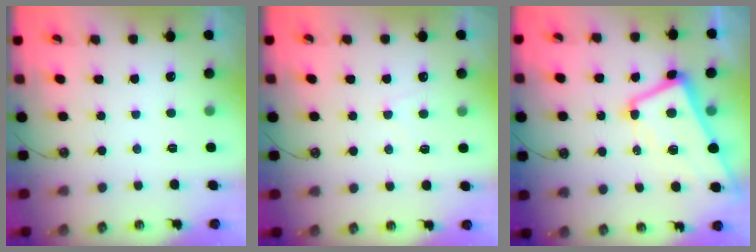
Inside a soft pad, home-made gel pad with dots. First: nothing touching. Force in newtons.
{"total": 3.4, "press": 3.3, "slide": 0.5}
{"total": 3.6, "press": 3.4, "slide": 1.2}